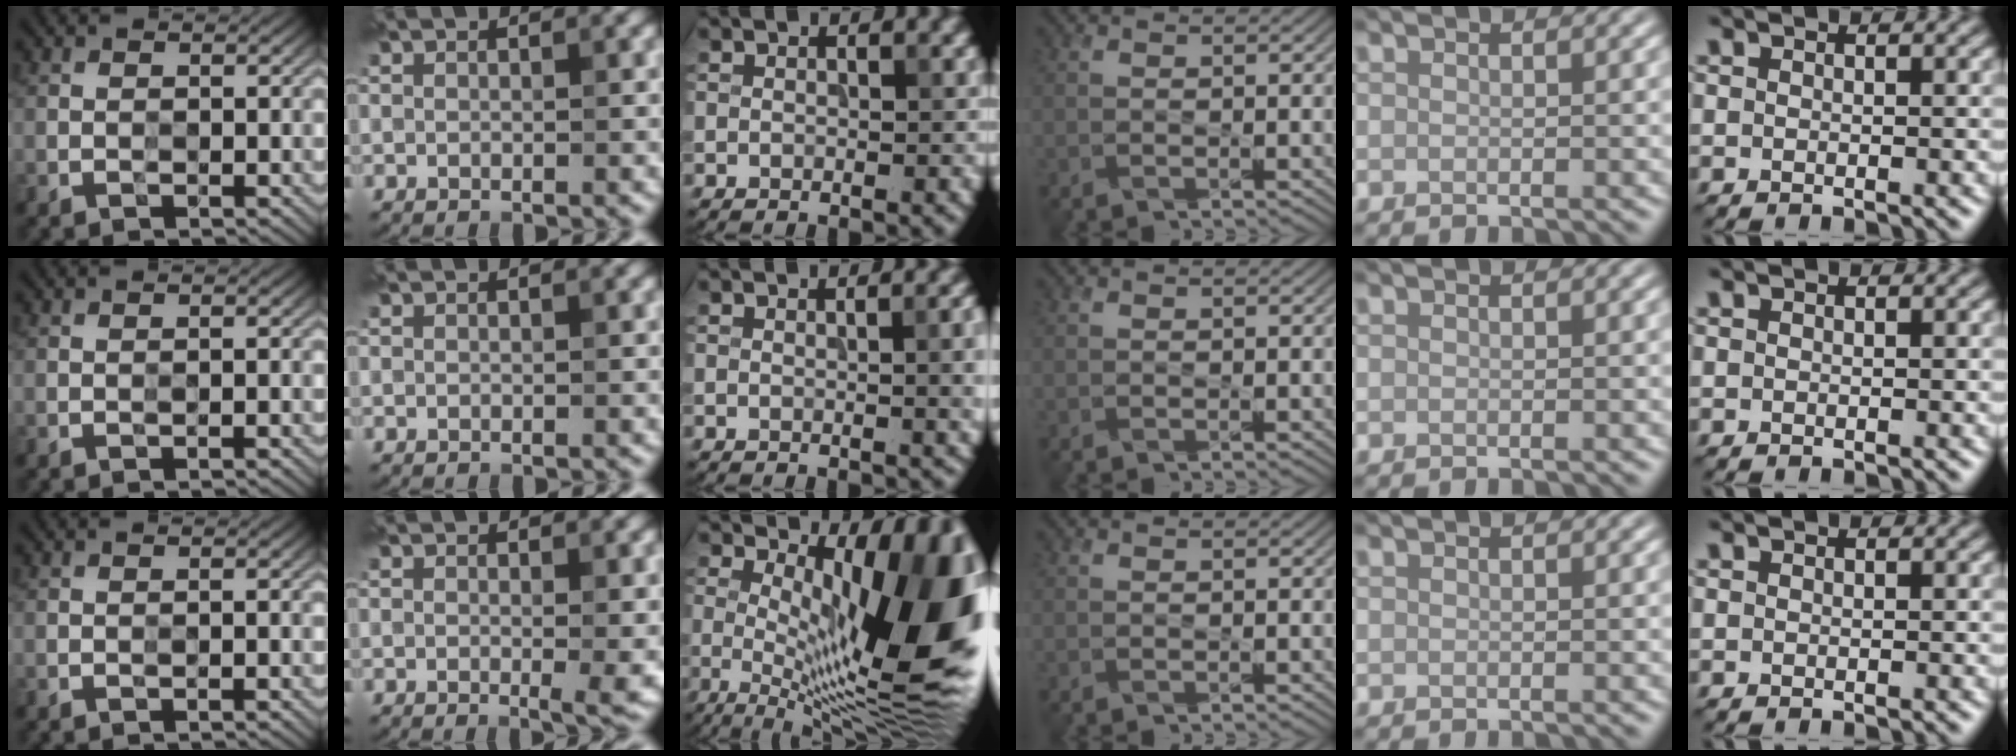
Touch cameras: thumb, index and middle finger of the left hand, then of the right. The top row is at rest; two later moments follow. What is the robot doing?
{"motion": "press", "object": "grip strengthener"}